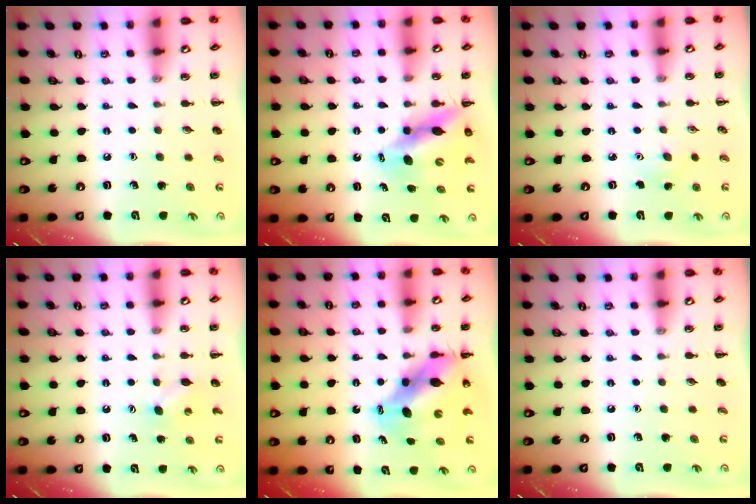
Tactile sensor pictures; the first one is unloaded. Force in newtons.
{"total": 11.1, "press": 10.7, "slide": 3.0}
{"total": 2.9, "press": 2.8, "slide": 0.8}
{"total": 4.2, "press": 4.1, "slide": 1.1}
{"total": 9.8, "press": 9.5, "slide": 2.5}
{"total": 0.0}